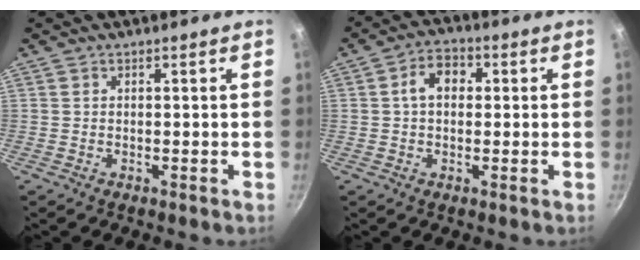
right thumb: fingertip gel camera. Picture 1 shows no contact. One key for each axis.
{"total": 6.0, "fx": 0.8, "fy": 4.4, "fz": 4.1, "tx": -0.044, "ty": 0.015, "tz": 0.003}